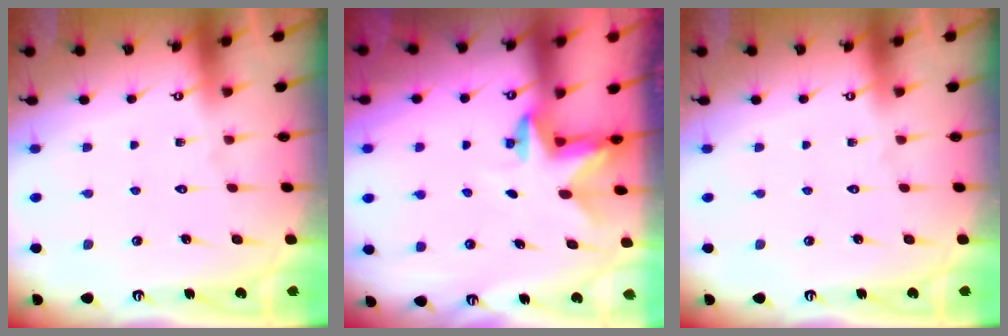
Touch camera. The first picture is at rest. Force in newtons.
{"total": 2.4, "press": 2.4, "slide": 0.4}
{"total": 0.0}